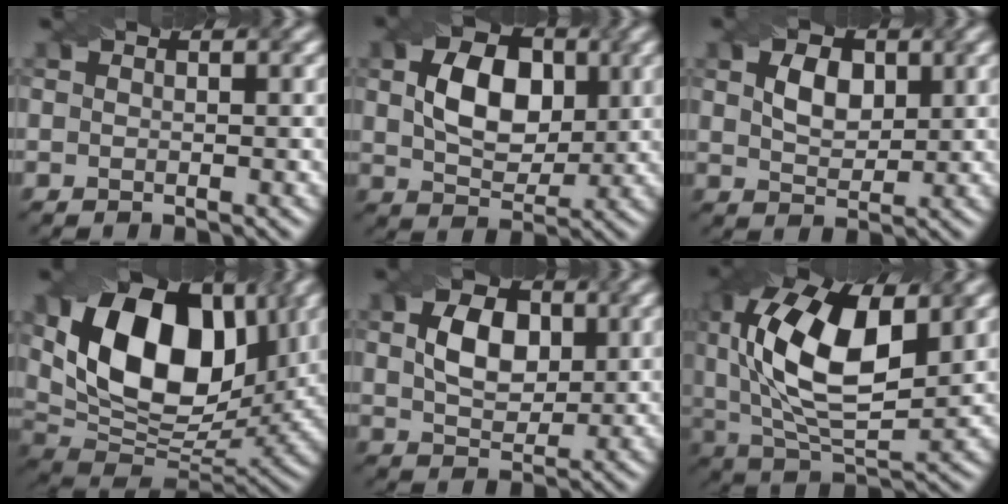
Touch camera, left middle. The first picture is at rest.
{"total": 6.8, "force": [1.3, 4.5, 4.9], "torque": [-0.090, 0.002, 0.020]}
{"total": 3.4, "force": [1.1, 2.2, 2.3], "torque": [-0.048, 0.003, 0.022]}
{"total": 14.7, "force": [4.1, 9.1, 10.8], "torque": [-0.187, 0.008, 0.068]}
{"total": 5.0, "force": [1.1, 3.3, 3.5], "torque": [-0.069, 0.004, 0.019]}
{"total": 12.7, "force": [2.9, 6.0, 10.8], "torque": [-0.203, 0.010, 0.049]}